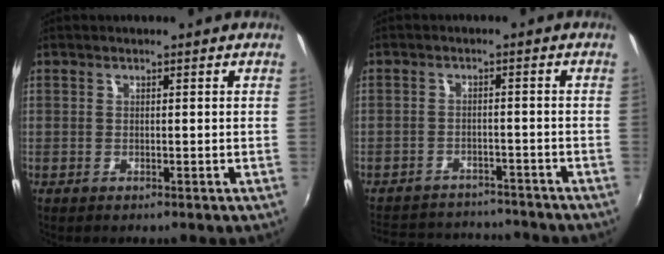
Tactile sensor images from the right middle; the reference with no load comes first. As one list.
[{"total": 13.1, "force": [-11.6, 4.8, 3.7], "torque": [-0.100, 0.028, -0.159]}]